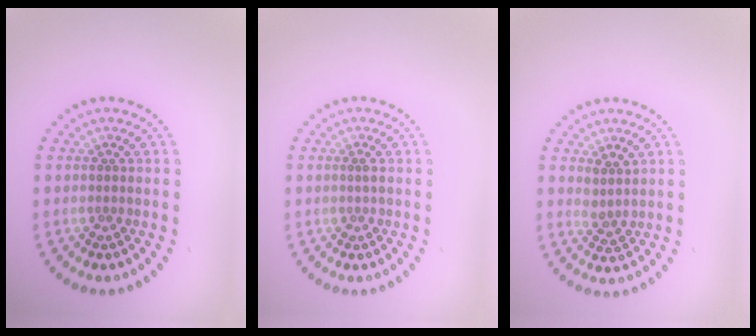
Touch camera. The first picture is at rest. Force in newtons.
{"total": 0.6, "press": 0.6, "slide": 0.2}
{"total": 1.8, "press": 1.5, "slide": 0.9}